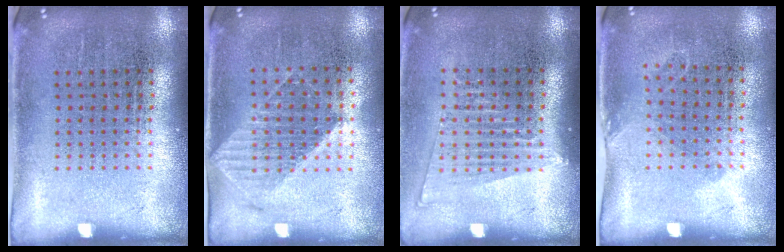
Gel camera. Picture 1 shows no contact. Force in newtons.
{"total": 1.2, "press": 1.1, "slide": 0.3}
{"total": 1.3, "press": 1.2, "slide": 0.7}
{"total": 0.9, "press": 0.7, "slide": 0.6}